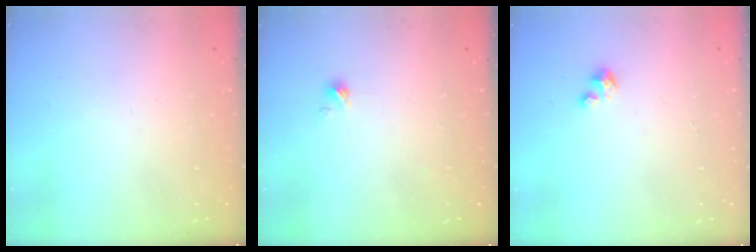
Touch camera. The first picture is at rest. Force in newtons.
{"total": 0.0}
{"total": 1.7, "press": 1.6, "slide": 0.1}